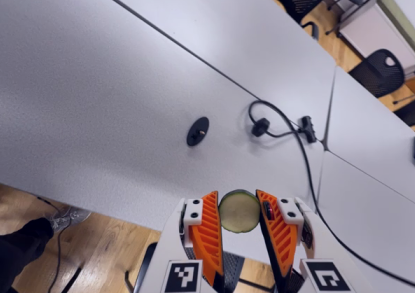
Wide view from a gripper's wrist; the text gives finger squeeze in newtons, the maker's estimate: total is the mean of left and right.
{"total": 10.3, "left": 10.9, "right": 9.7}